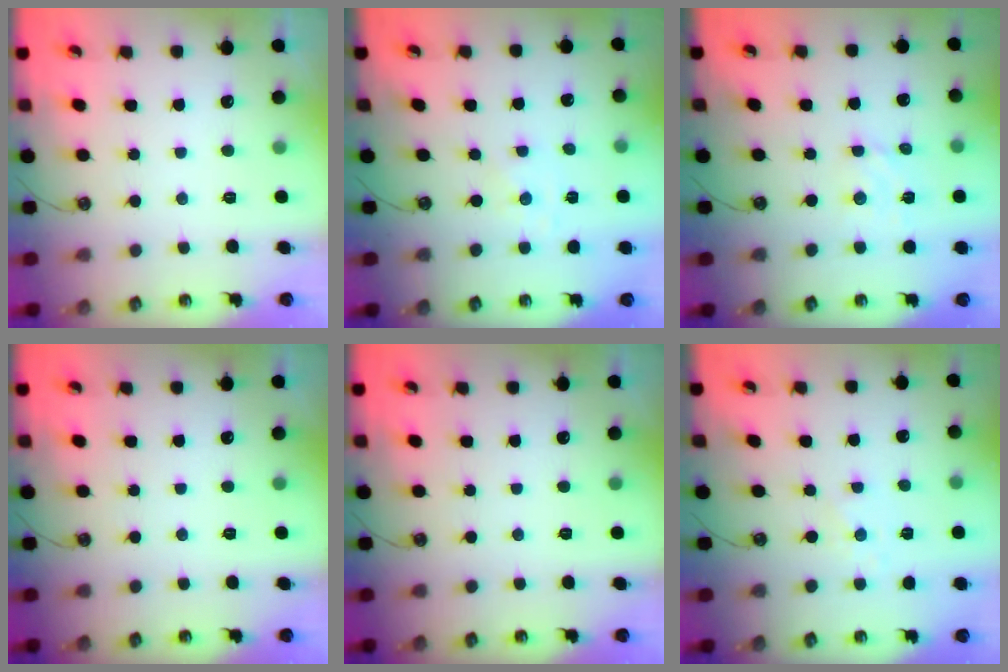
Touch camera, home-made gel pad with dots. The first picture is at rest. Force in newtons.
{"total": 0.0}
{"total": 2.8, "press": 2.8, "slide": 0.1}
{"total": 0.0}
{"total": 0.0}
{"total": 2.7, "press": 2.7, "slide": 0.4}